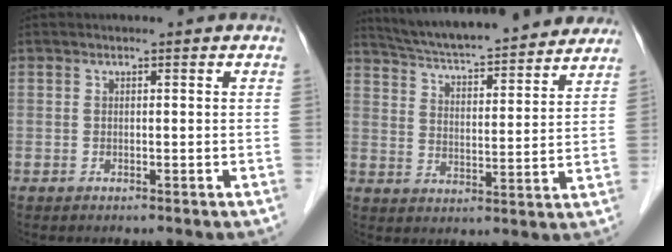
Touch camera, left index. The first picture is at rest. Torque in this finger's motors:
{"motor_torque": [-0.02, -0.56, 0.34, 0.09]}